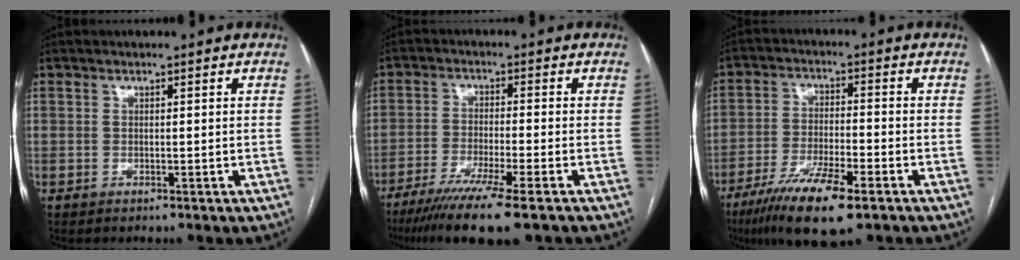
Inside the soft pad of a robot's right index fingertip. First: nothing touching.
{"total": 11.5, "force": [-8.3, -0.4, 7.9], "torque": [-0.127, -0.030, -0.131]}
{"total": 11.8, "force": [-7.3, 1.8, 9.1], "torque": [-0.168, -0.026, -0.124]}